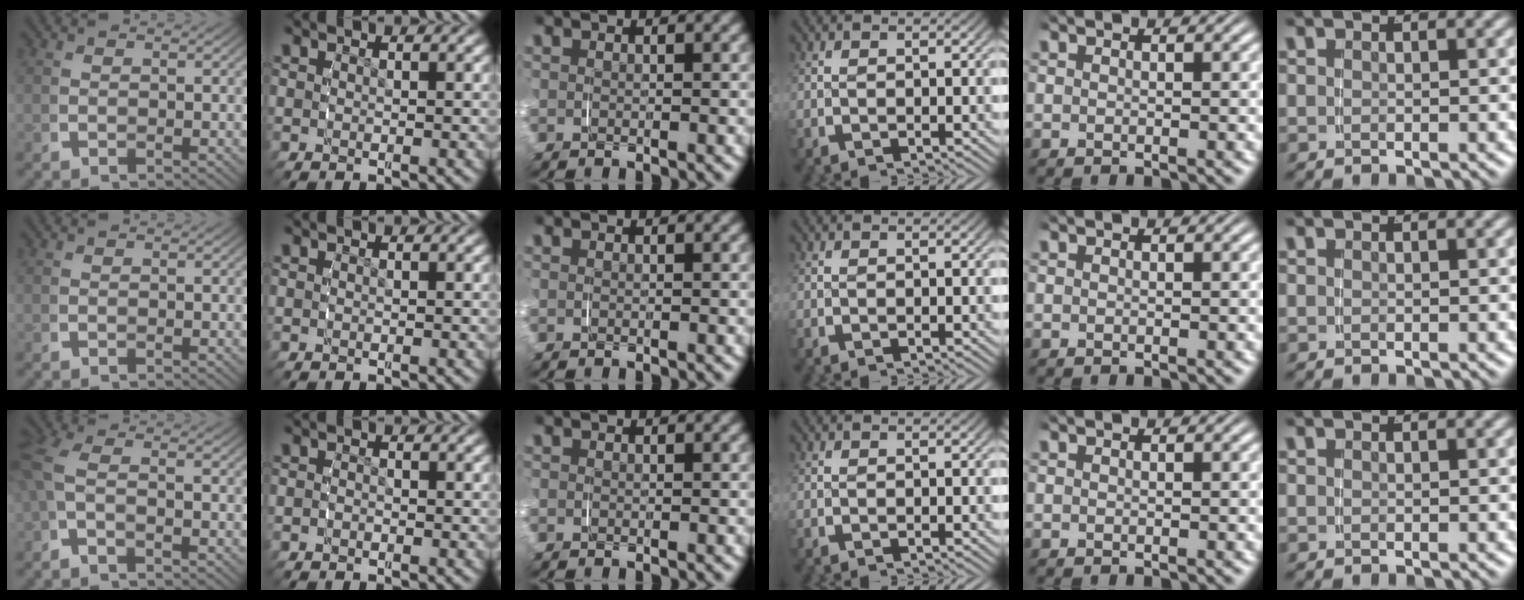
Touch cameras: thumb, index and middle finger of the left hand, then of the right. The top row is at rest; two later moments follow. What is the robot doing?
{"motion": "grasp_and_lifting", "object": "napkin"}